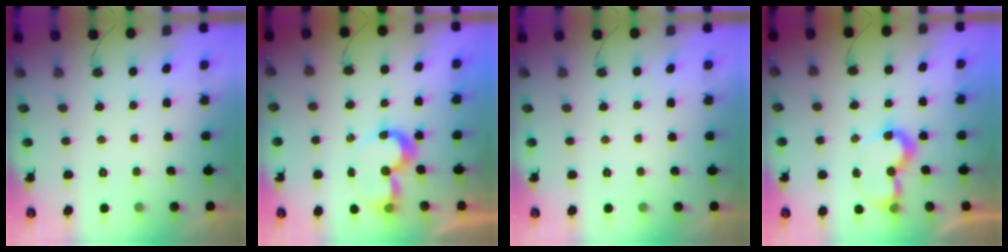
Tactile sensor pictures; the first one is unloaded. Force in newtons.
{"total": 8.8, "press": 8.8, "slide": 0.7}
{"total": 1.9, "press": 1.9, "slide": 0.1}
{"total": 8.2, "press": 8.1, "slide": 0.7}